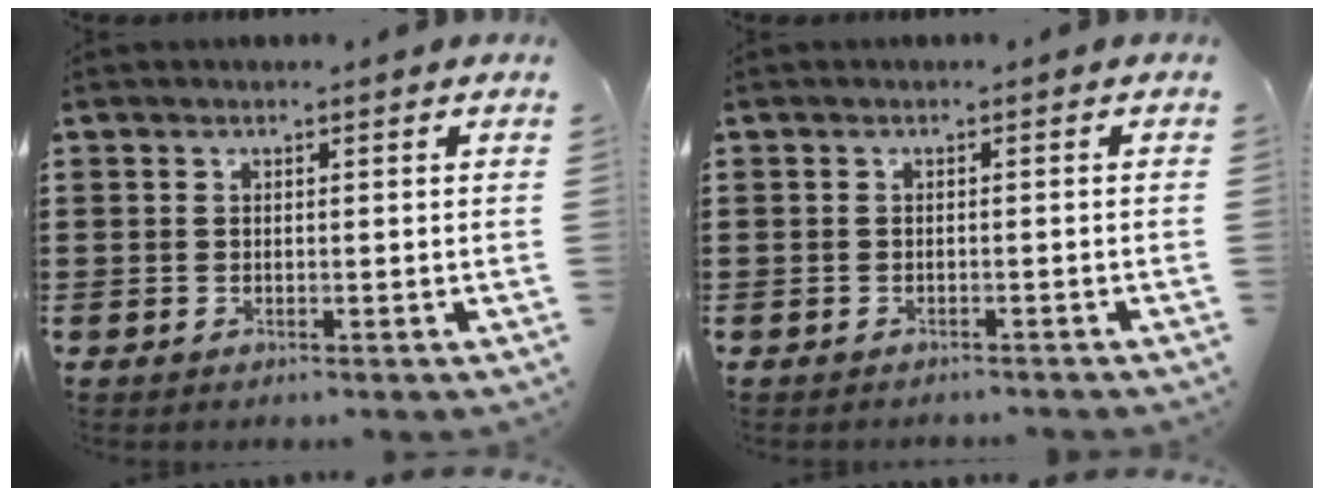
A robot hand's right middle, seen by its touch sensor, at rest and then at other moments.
{"total": 0.6, "force": [-0.6, 0.1, 0.0], "torque": [-0.002, 0.000, -0.013]}